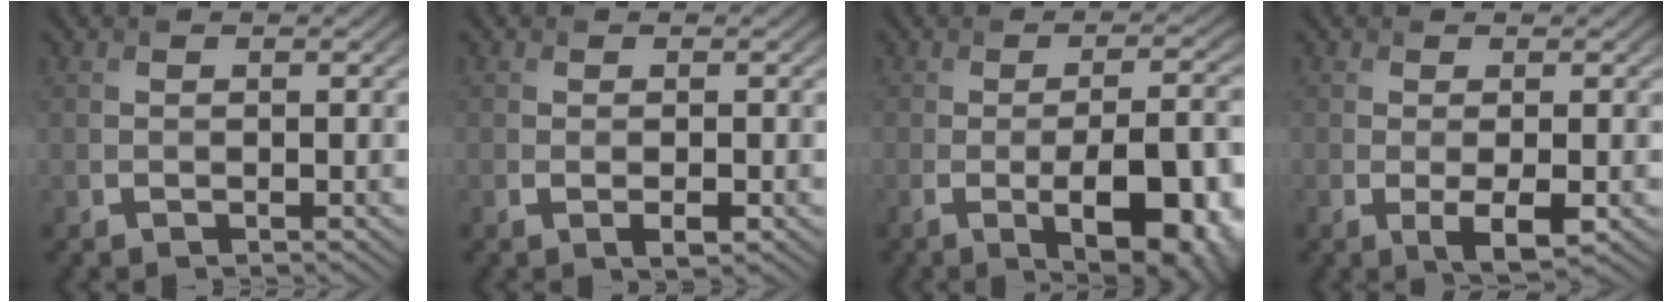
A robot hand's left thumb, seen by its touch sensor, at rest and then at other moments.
{"total": 1.1, "force": [-0.3, 0.3, 1.0], "torque": [-0.022, 0.001, -0.004]}
{"total": 10.4, "force": [-3.7, 3.3, 9.1], "torque": [-0.121, -0.008, -0.043]}
{"total": 2.4, "force": [-0.4, 0.5, 2.3], "torque": [-0.051, -0.006, -0.004]}